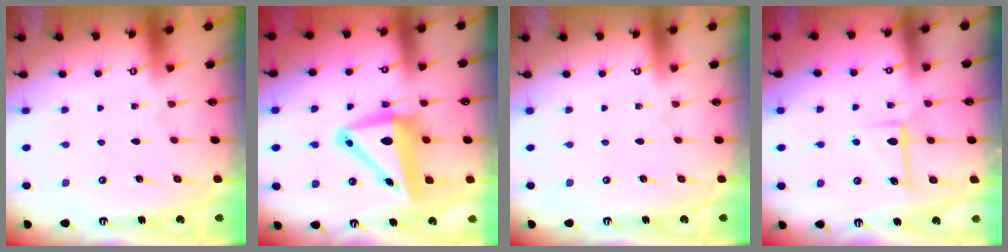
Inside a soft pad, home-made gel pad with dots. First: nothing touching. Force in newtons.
{"total": 11.5, "press": 11.3, "slide": 2.1}
{"total": 0.0}
{"total": 6.0, "press": 6.0, "slide": 0.3}